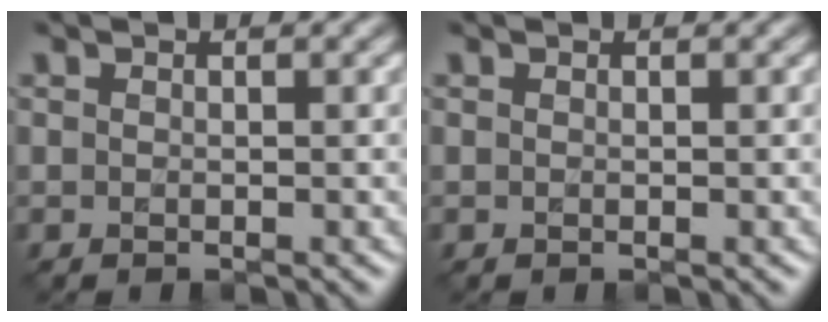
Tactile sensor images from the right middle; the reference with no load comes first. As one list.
[{"total": 0.0}]